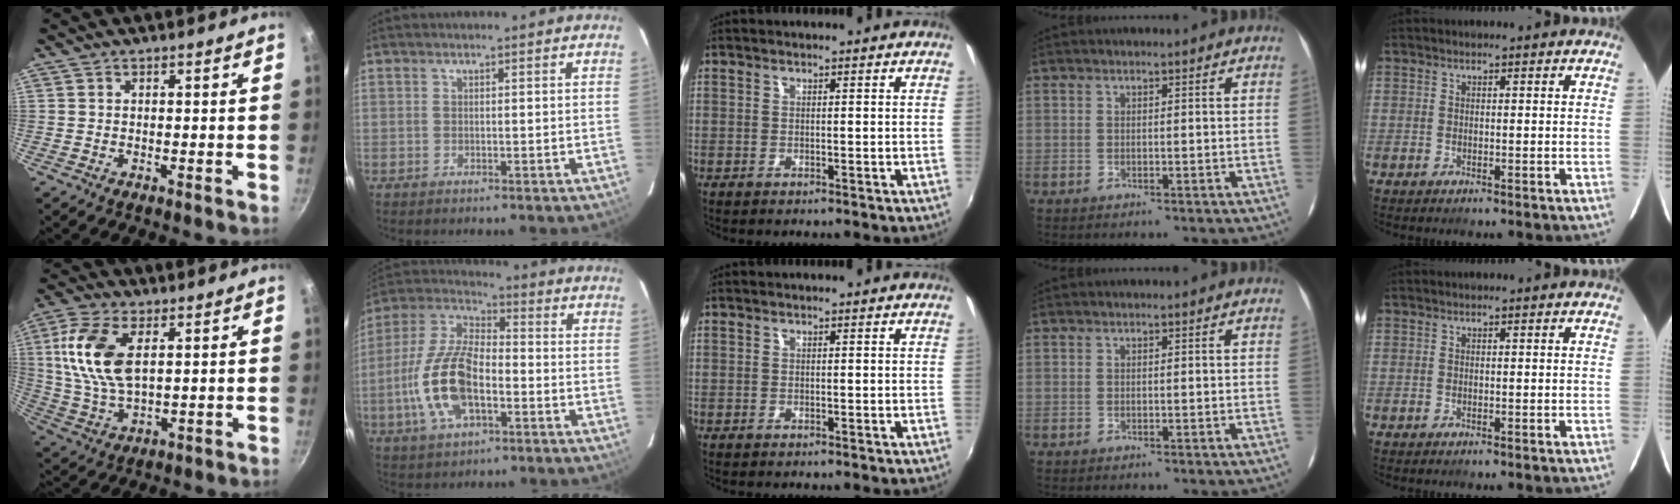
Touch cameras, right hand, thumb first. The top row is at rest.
{"thumb": {"total": 13.8, "force": [3.5, 7.3, 11.2], "torque": [-0.224, -0.005, 0.069]}, "index": {"total": 15.6, "force": [-4.6, 7.2, 13.1], "torque": [-0.284, 0.001, -0.088]}}